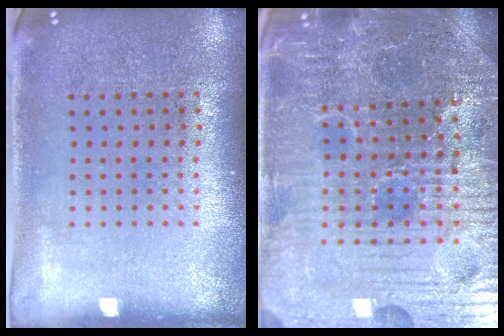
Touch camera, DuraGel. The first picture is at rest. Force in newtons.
{"total": 5.5, "press": 5.2, "slide": 1.5}